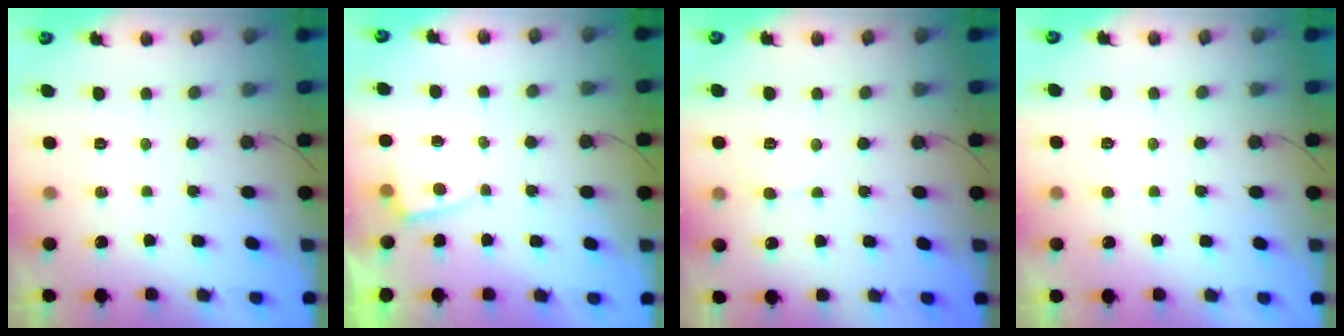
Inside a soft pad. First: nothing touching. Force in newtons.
{"total": 2.0, "press": 2.0, "slide": 0.3}
{"total": 4.5, "press": 4.5, "slide": 0.6}
{"total": 1.9, "press": 1.9, "slide": 0.2}